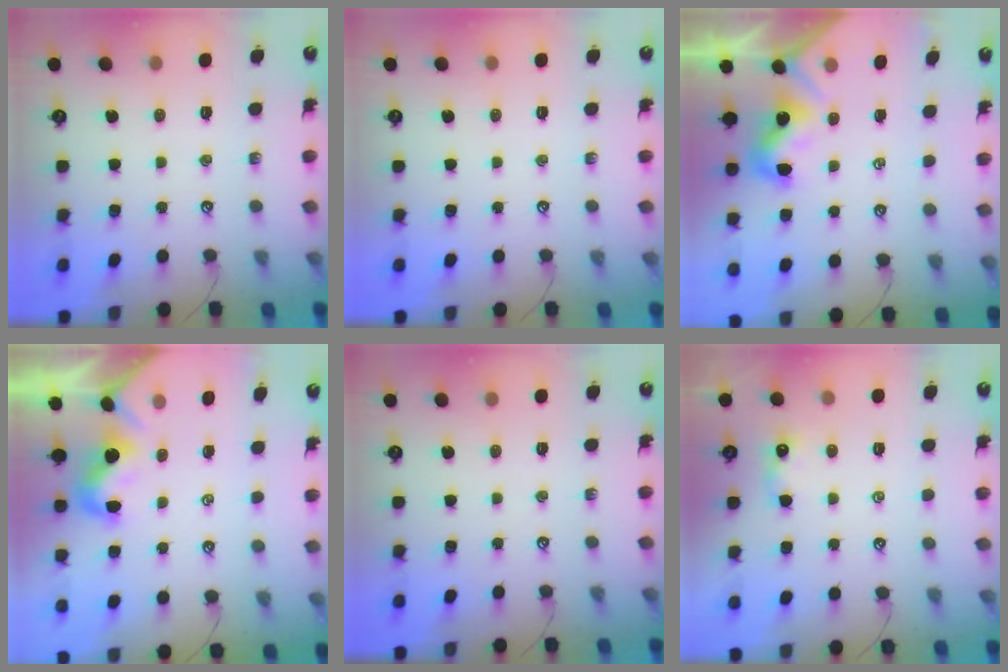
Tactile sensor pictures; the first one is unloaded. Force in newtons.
{"total": 0.0}
{"total": 1.7, "press": 1.7, "slide": 0.2}
{"total": 0.0}
{"total": 0.0}
{"total": 0.7, "press": 0.5, "slide": 0.5}